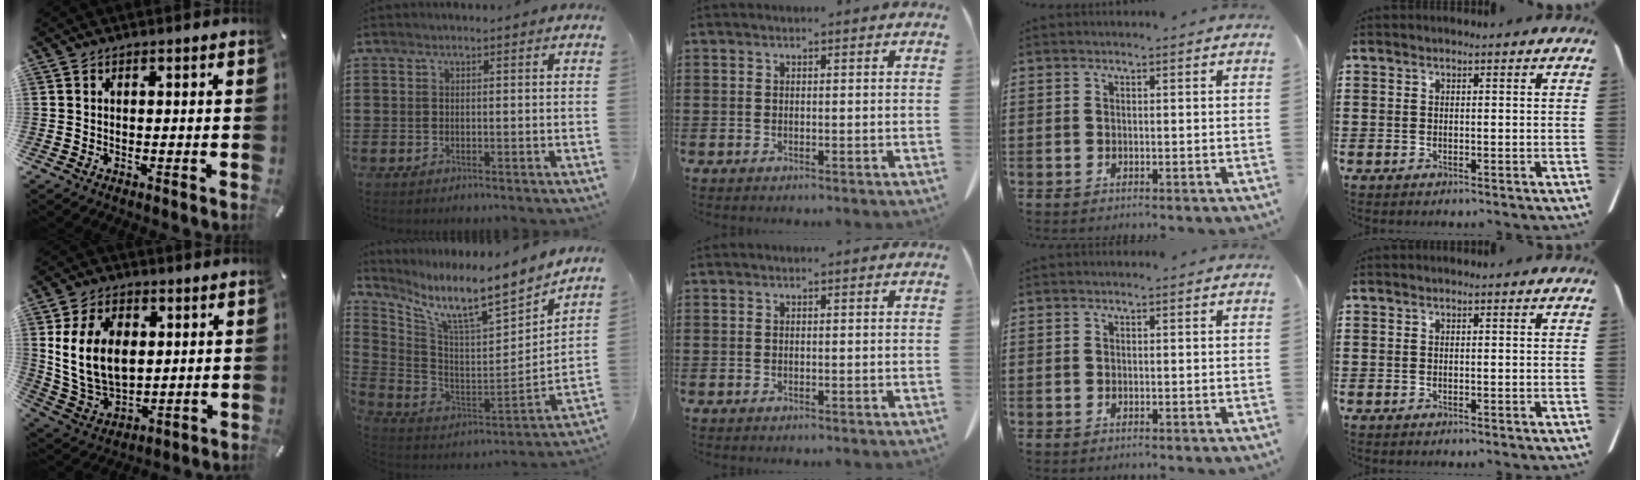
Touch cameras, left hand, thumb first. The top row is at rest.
{"thumb": {"total": 13.7, "force": [3.0, 9.8, 9.1], "torque": [-0.212, 0.000, 0.051]}, "index": {"total": 9.4, "force": [7.2, 0.9, 5.9], "torque": [-0.130, -0.064, 0.111]}}